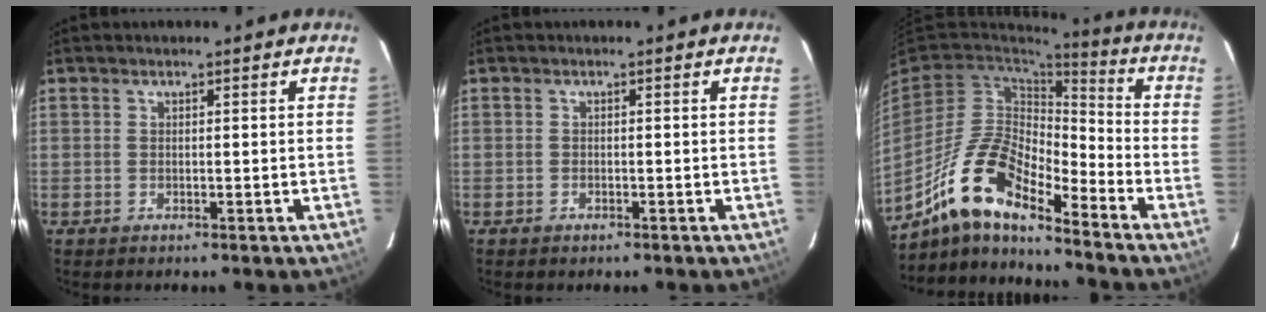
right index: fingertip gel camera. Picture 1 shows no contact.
{"total": 0.6, "force": [-0.4, 0.3, 0.2], "torque": [-0.008, 0.000, -0.005]}
{"total": 12.8, "force": [-9.6, 3.5, 7.6], "torque": [-0.150, 0.025, -0.178]}